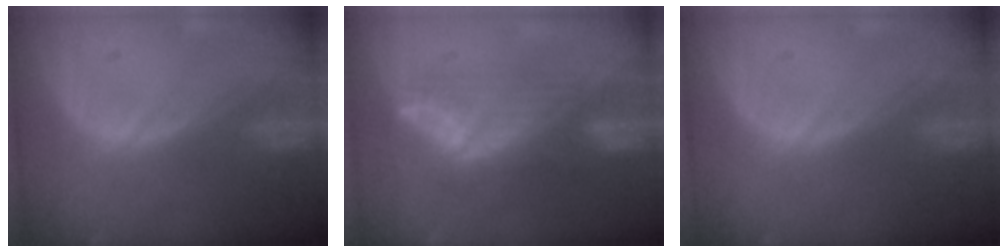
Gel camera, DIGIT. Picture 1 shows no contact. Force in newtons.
{"total": 8.0, "press": 6.6, "slide": 4.4}
{"total": 0.0}